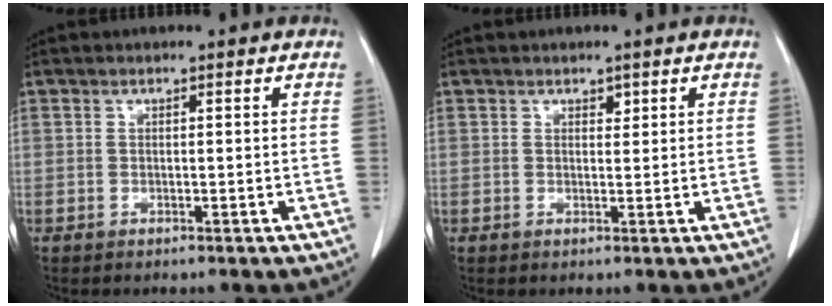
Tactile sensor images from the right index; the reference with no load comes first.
{"total": 0.9, "force": [0.6, 0.5, 0.4], "torque": [-0.005, -0.004, 0.007]}